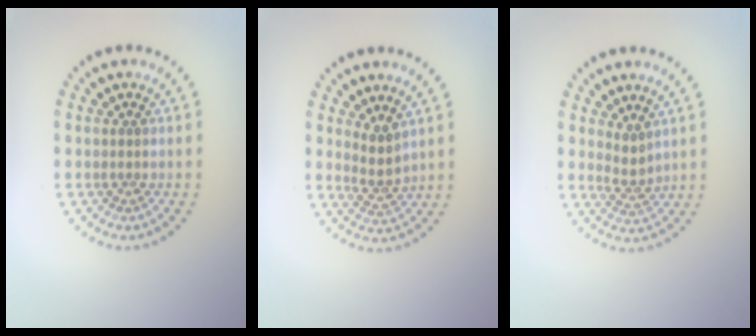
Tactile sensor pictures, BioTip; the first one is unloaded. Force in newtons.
{"total": 2.2, "press": 1.6, "slide": 1.4}
{"total": 1.8, "press": 1.2, "slide": 1.3}